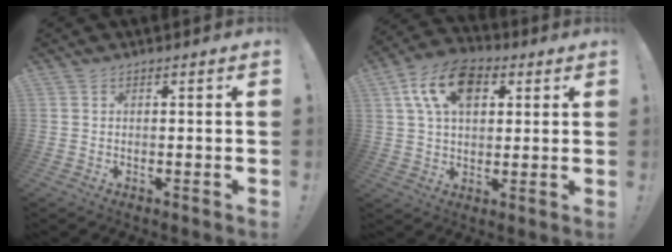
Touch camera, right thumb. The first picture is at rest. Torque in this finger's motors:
{"motor_torque": [0.46, 0.88, 1.07, 0.35, 0.08]}